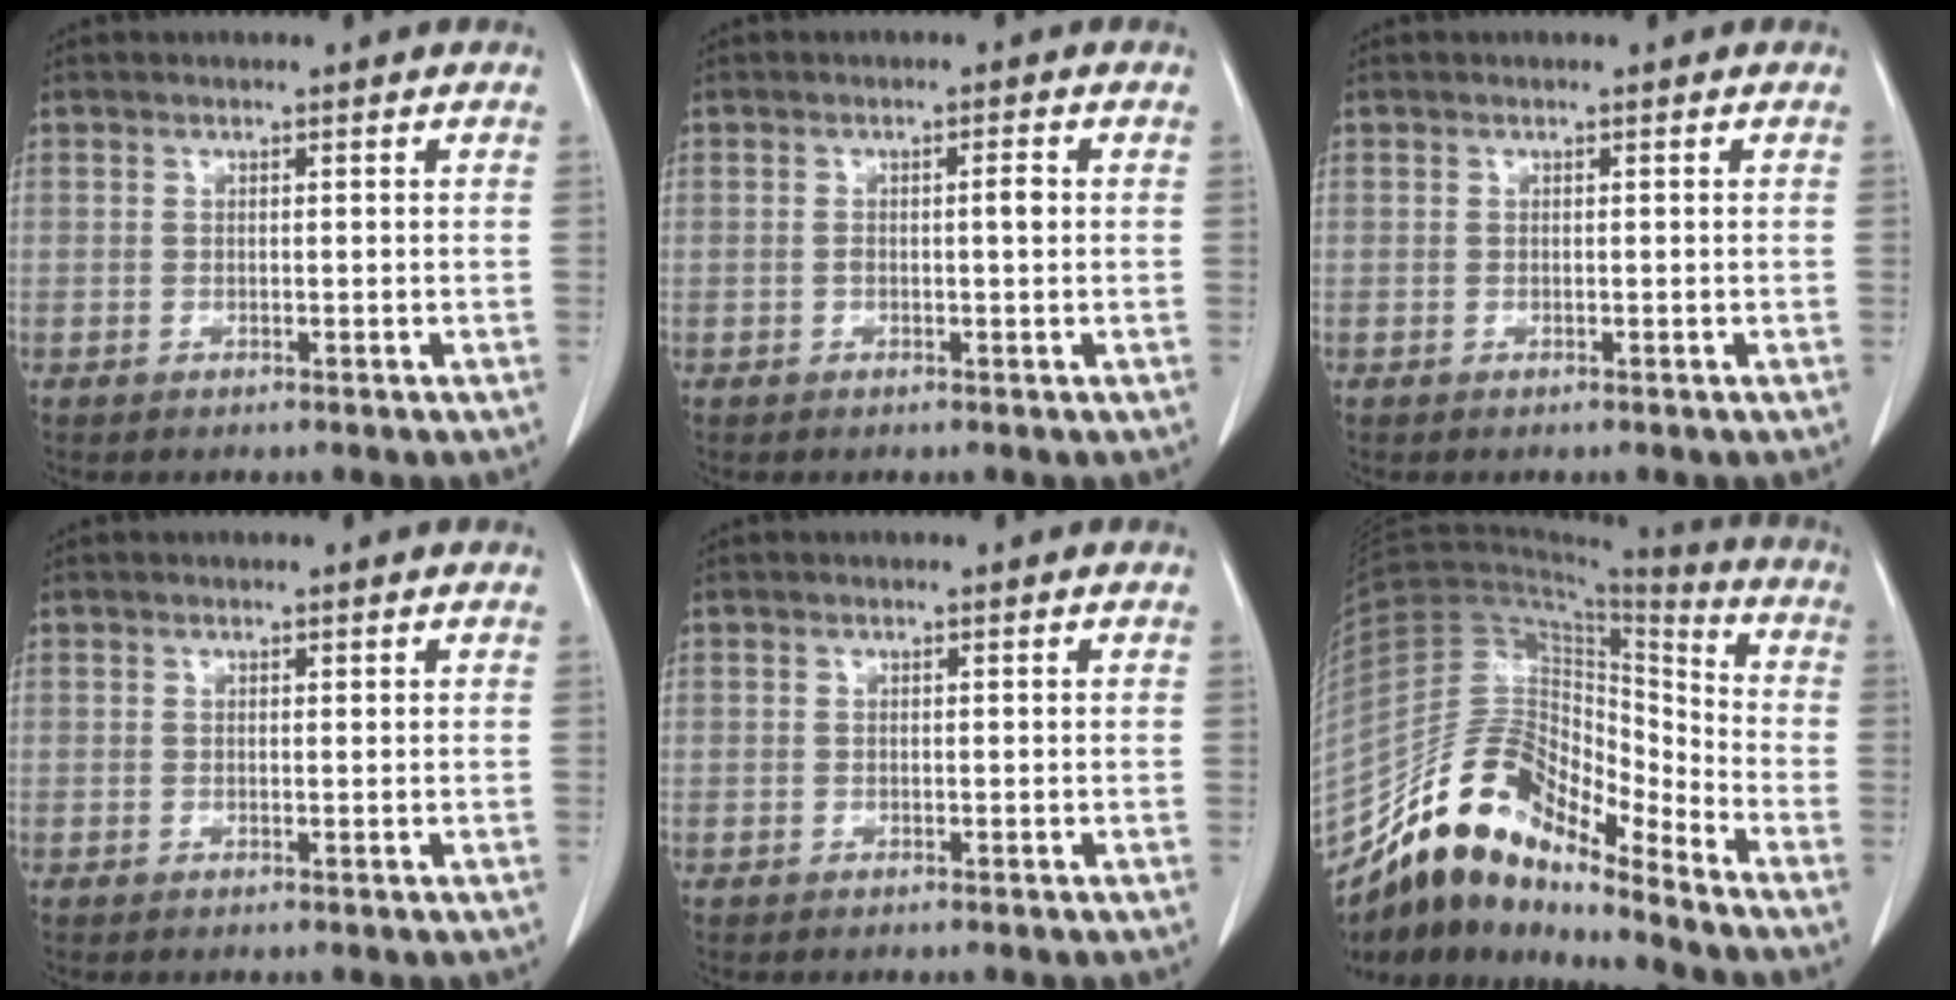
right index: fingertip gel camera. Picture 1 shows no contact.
{"total": 1.8, "force": [0.0, 0.2, 1.8], "torque": [-0.030, 0.003, -0.001]}
{"total": 0.0}
{"total": 0.0}
{"total": 0.0}
{"total": 15.5, "force": [-12.9, 5.0, 7.0], "torque": [-0.114, 0.060, -0.234]}